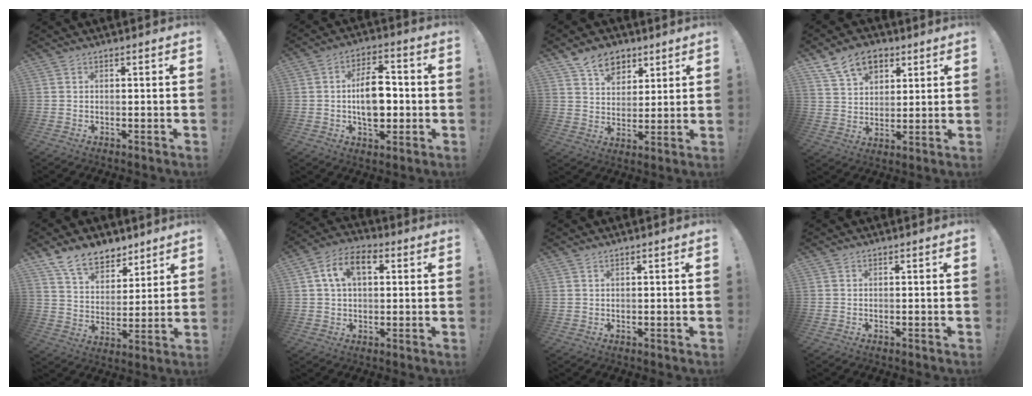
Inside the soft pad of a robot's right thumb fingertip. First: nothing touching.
{"total": 12.1, "force": [-0.9, 7.5, 9.4], "torque": [-0.151, 0.003, -0.020]}
{"total": 10.1, "force": [6.3, 6.9, 3.9], "torque": [-0.061, -0.032, 0.122]}
{"total": 12.1, "force": [6.9, 8.1, 5.8], "torque": [-0.093, -0.028, 0.134]}
{"total": 12.3, "force": [9.5, 6.7, 4.2], "torque": [-0.081, -0.065, 0.183]}
{"total": 10.8, "force": [3.3, 6.9, 7.6], "torque": [-0.128, 0.016, 0.064]}
{"total": 0.9, "force": [0.7, 0.4, 0.3], "torque": [-0.011, 0.001, 0.014]}
{"total": 0.0}